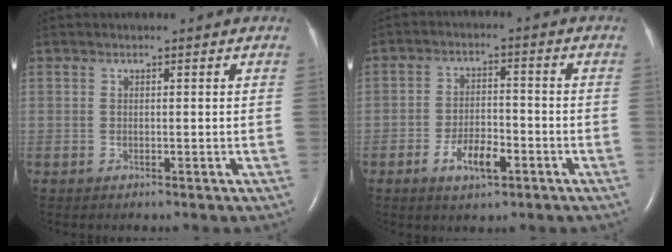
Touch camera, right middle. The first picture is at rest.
{"total": 5.9, "force": [-2.9, 2.4, 4.5], "torque": [-0.087, 0.002, -0.047]}